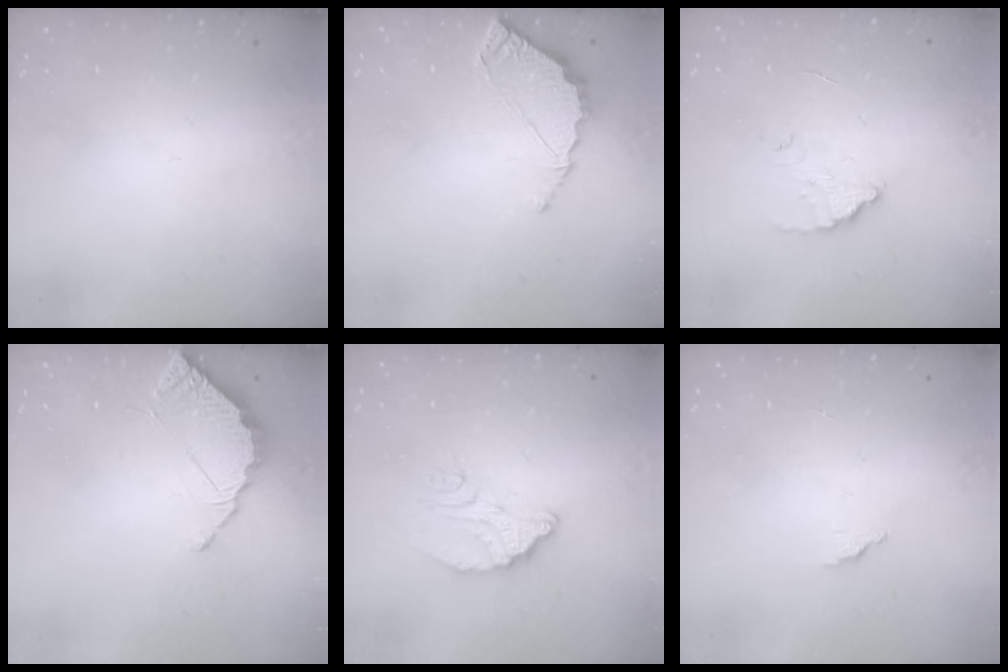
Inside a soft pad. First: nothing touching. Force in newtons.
{"total": 5.3, "press": 5.3, "slide": 0.2}
{"total": 3.8, "press": 3.8, "slide": 0.1}
{"total": 4.0, "press": 4.0, "slide": 0.3}
{"total": 8.0, "press": 8.0, "slide": 0.4}
{"total": 1.5, "press": 1.5, "slide": 0.1}